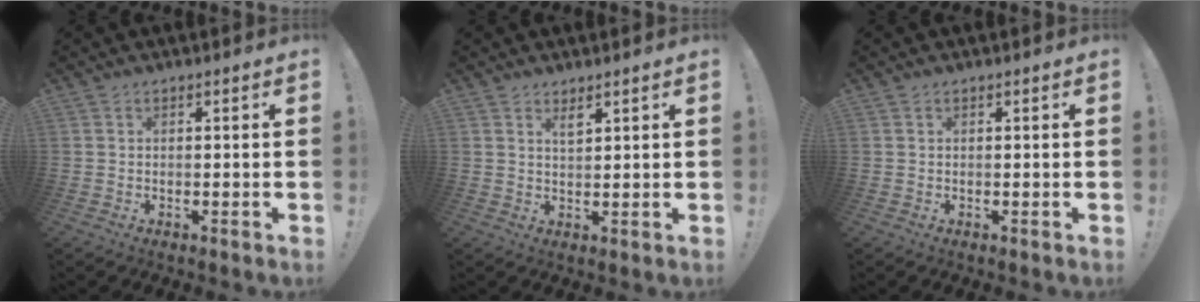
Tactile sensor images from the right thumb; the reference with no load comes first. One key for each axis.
{"total": 2.8, "fx": 2.2, "fy": 0.9, "fz": 1.4, "tx": -0.009, "ty": -0.016, "tz": 0.034}
{"total": 0.0}